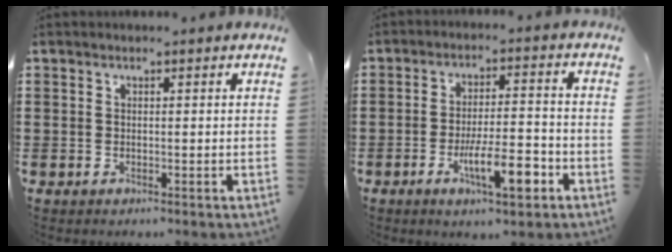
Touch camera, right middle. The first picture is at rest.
{"total": 8.5, "force": [-3.8, 2.4, 7.2], "torque": [-0.117, -0.004, -0.067]}